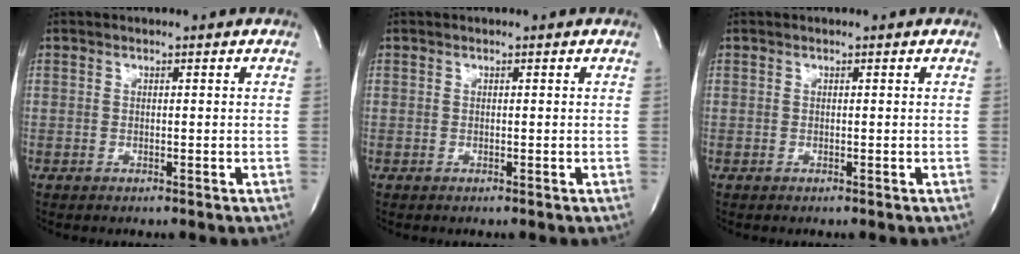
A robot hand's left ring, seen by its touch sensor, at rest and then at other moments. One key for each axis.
{"total": 0.0}
{"total": 0.0}